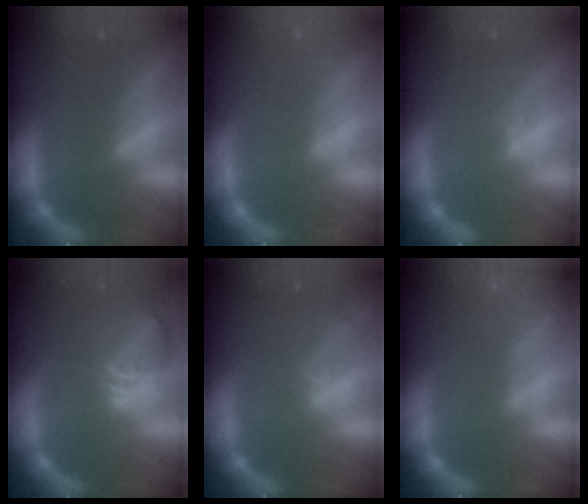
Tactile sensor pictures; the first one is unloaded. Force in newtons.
{"total": 1.9}
{"total": 1.5}
{"total": 7.0}
{"total": 2.5}
{"total": 9.0}